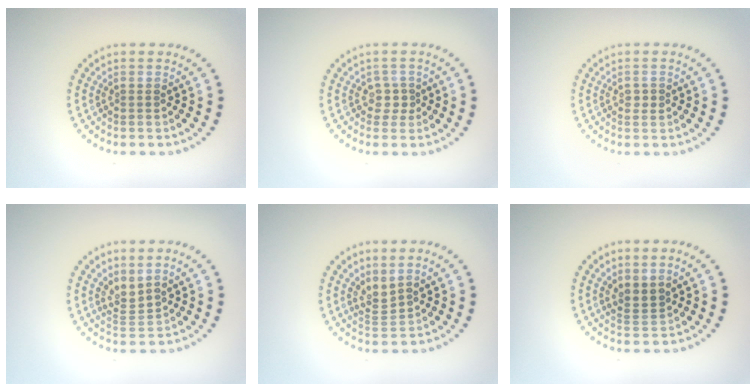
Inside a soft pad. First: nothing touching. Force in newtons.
{"total": 1.5, "press": 1.1, "slide": 1.0}
{"total": 0.9, "press": 0.9, "slide": 0.0}
{"total": 2.3, "press": 1.5, "slide": 1.7}
{"total": 2.2, "press": 1.4, "slide": 1.7}
{"total": 2.0, "press": 1.6, "slide": 1.2}